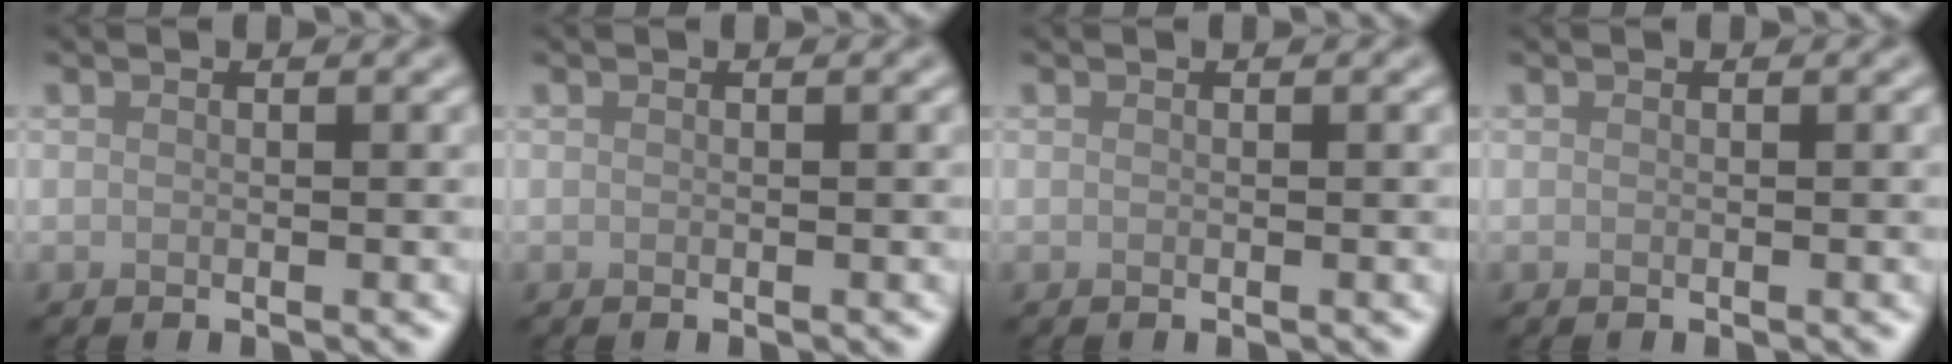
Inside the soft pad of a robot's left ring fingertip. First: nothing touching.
{"total": 0.0}
{"total": 0.0}
{"total": 0.0}